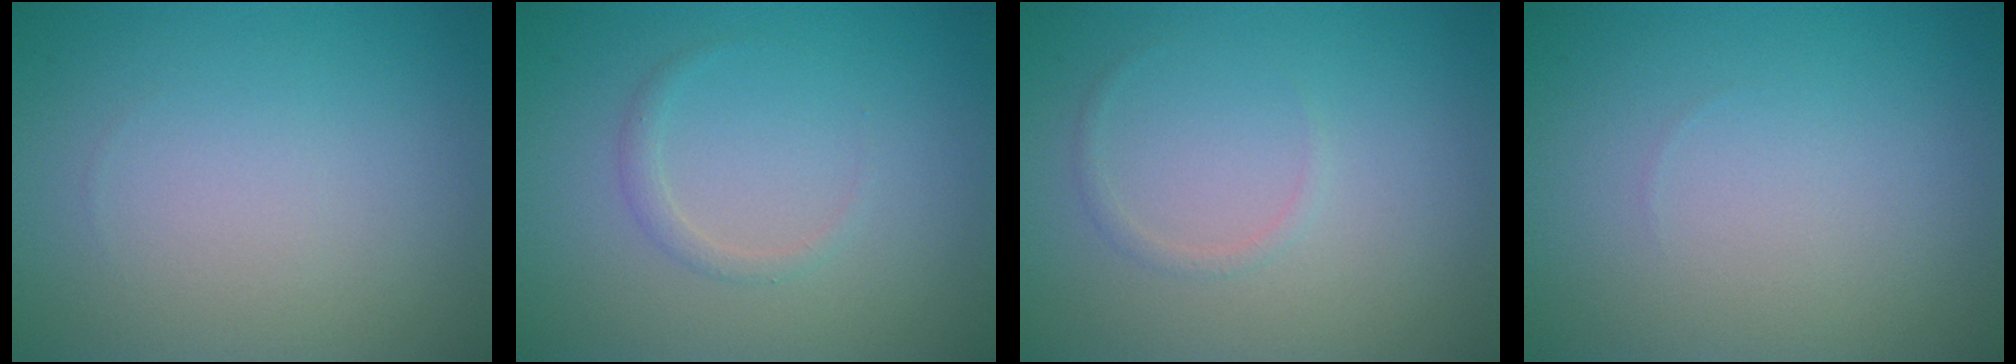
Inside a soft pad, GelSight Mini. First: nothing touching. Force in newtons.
{"total": 1.0, "press": 1.0, "slide": 0.1}
{"total": 0.7, "press": 0.7, "slide": 0.0}
{"total": 0.0}